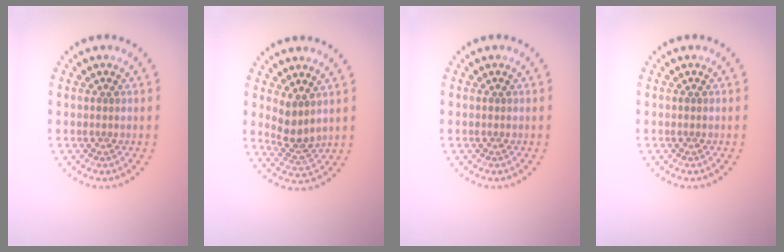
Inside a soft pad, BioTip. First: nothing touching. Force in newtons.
{"total": 2.6, "press": 2.1, "slide": 1.6}
{"total": 0.0}
{"total": 0.0}